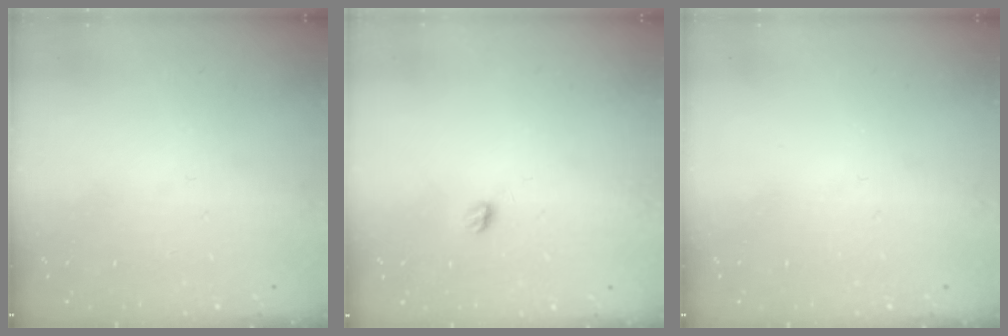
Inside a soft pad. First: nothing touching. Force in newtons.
{"total": 4.3, "press": 4.2, "slide": 0.5}
{"total": 0.0}